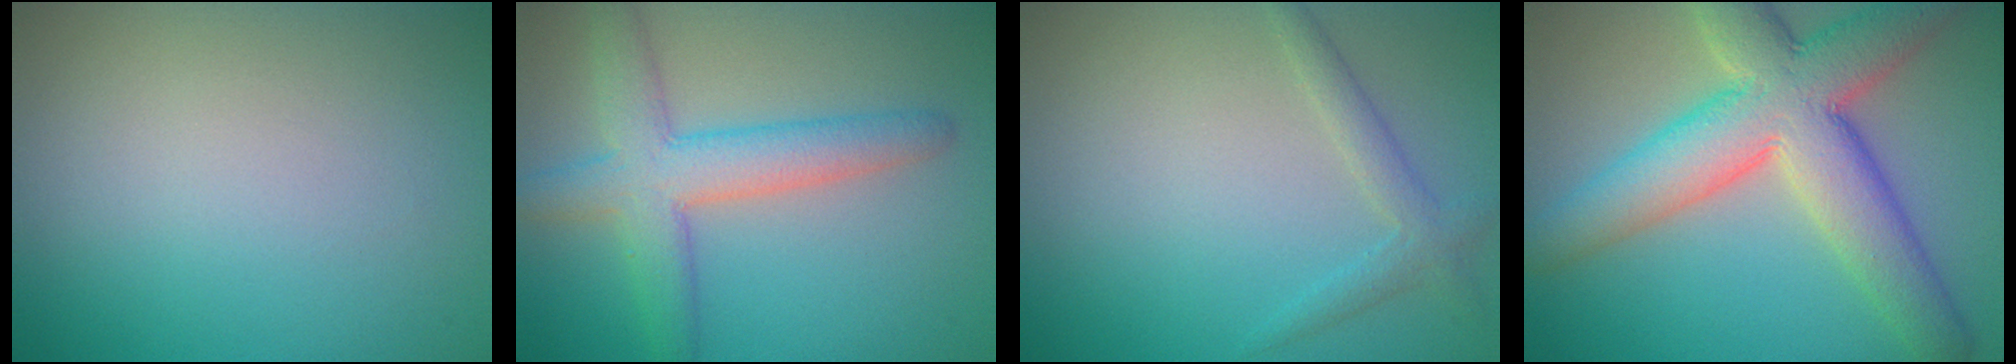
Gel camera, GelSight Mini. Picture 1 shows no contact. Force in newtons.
{"total": 5.3, "press": 5.3, "slide": 0.2}
{"total": 1.9, "press": 1.9, "slide": 0.2}
{"total": 9.5, "press": 9.5, "slide": 0.6}